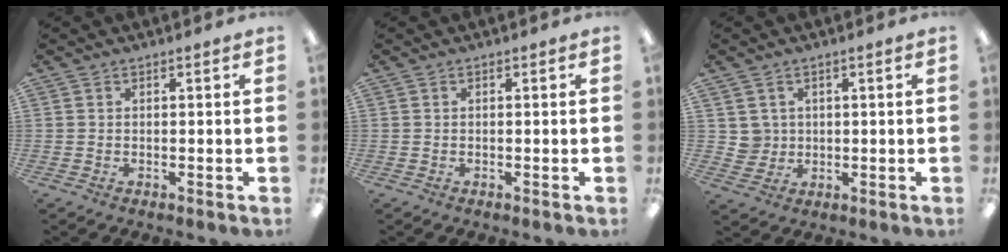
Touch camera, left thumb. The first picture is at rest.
{"total": 0.0}
{"total": 3.6, "force": [1.6, 3.3, -0.2], "torque": [-0.003, 0.000, 0.029]}